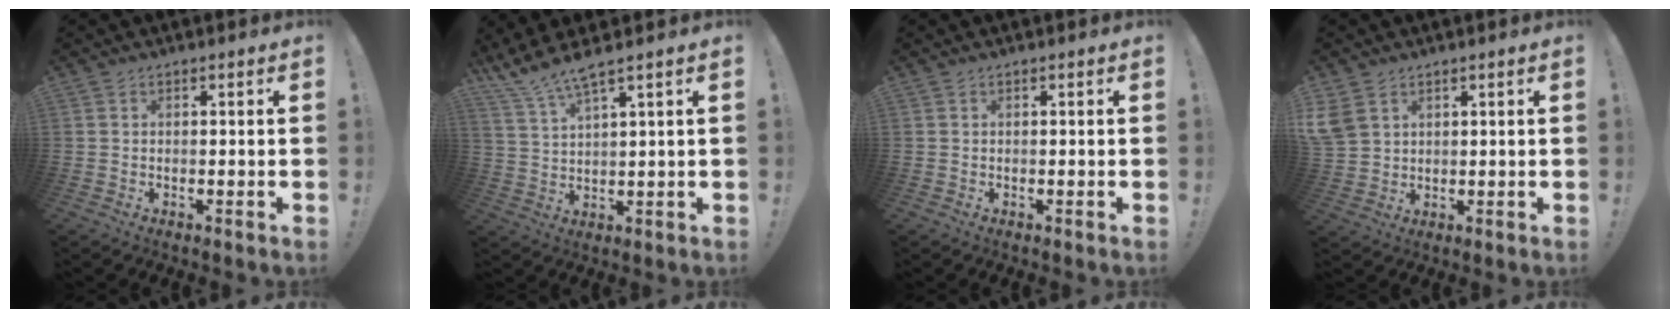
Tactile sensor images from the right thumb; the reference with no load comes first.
{"total": 6.6, "force": [5.4, 0.1, 3.8], "torque": [-0.085, -0.030, 0.100]}
{"total": 0.0}
{"total": 6.2, "force": [3.2, 4.5, 3.0], "torque": [-0.053, -0.007, 0.065]}